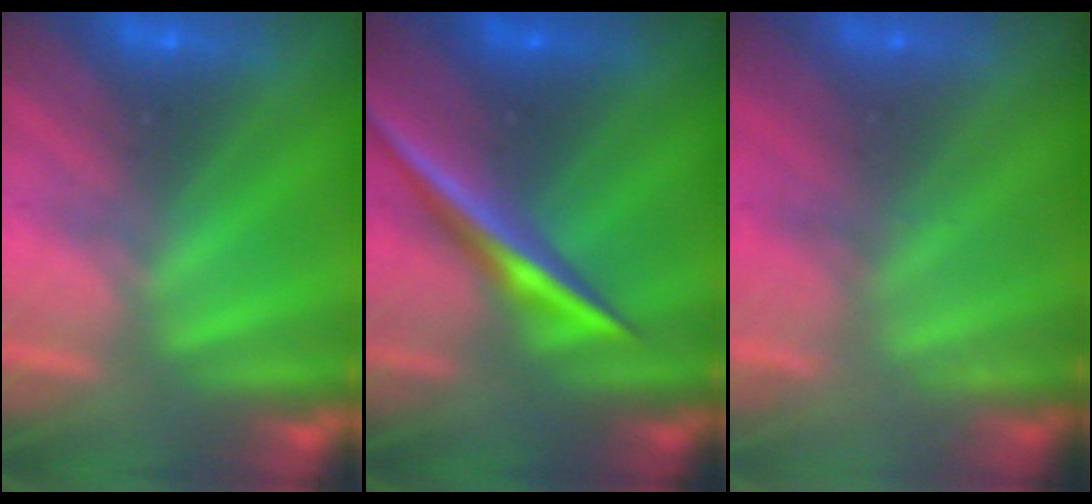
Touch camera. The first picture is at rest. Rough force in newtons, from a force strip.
{"total": 2.3}
{"total": 2.3}